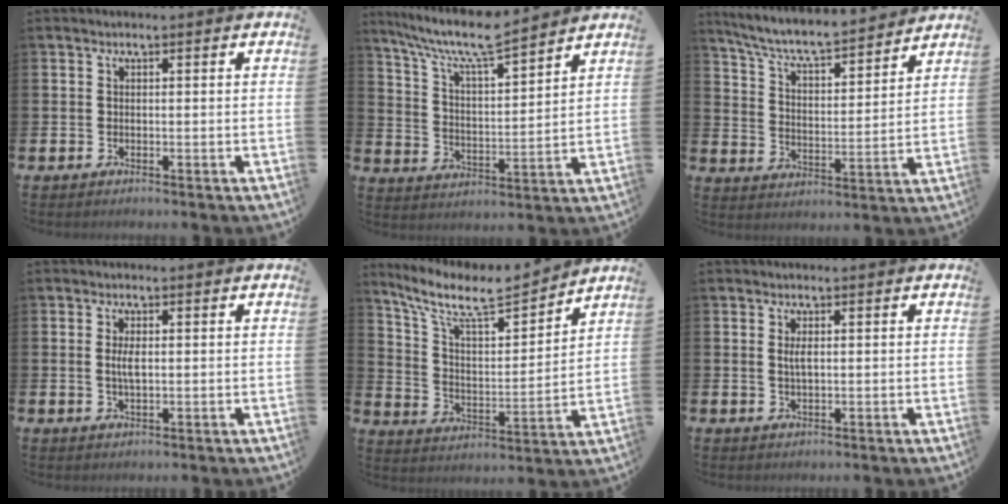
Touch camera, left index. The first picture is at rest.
{"total": 9.2, "force": [8.2, 0.9, 4.0], "torque": [-0.109, -0.049, 0.142]}
{"total": 7.4, "force": [6.9, 0.9, 2.4], "torque": [-0.080, -0.053, 0.117]}
{"total": 2.7, "force": [0.4, 1.0, 2.4], "torque": [-0.044, 0.003, 0.003]}
{"total": 9.3, "force": [8.1, 2.3, 4.1], "torque": [-0.109, -0.050, 0.137]}
{"total": 1.8, "force": [0.6, 0.6, 1.5], "torque": [-0.020, -0.001, 0.005]}